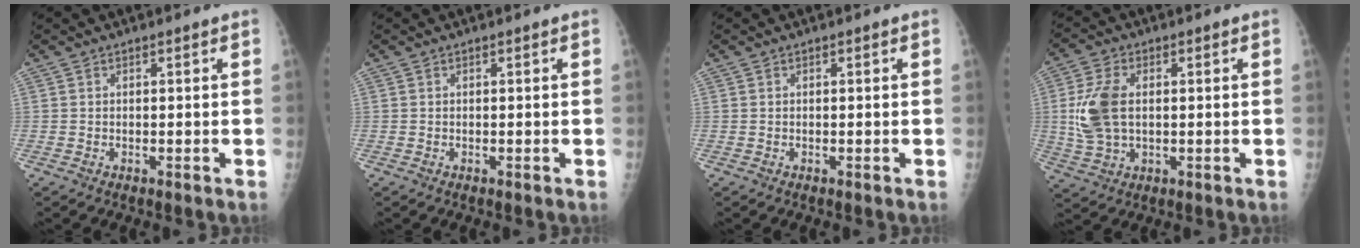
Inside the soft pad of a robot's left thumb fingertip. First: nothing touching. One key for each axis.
{"total": 0.0}
{"total": 0.0}
{"total": 9.1, "fx": 0.6, "fy": 5.7, "fz": 7.1, "tx": -0.154, "ty": 0.002, "tz": 0.018}